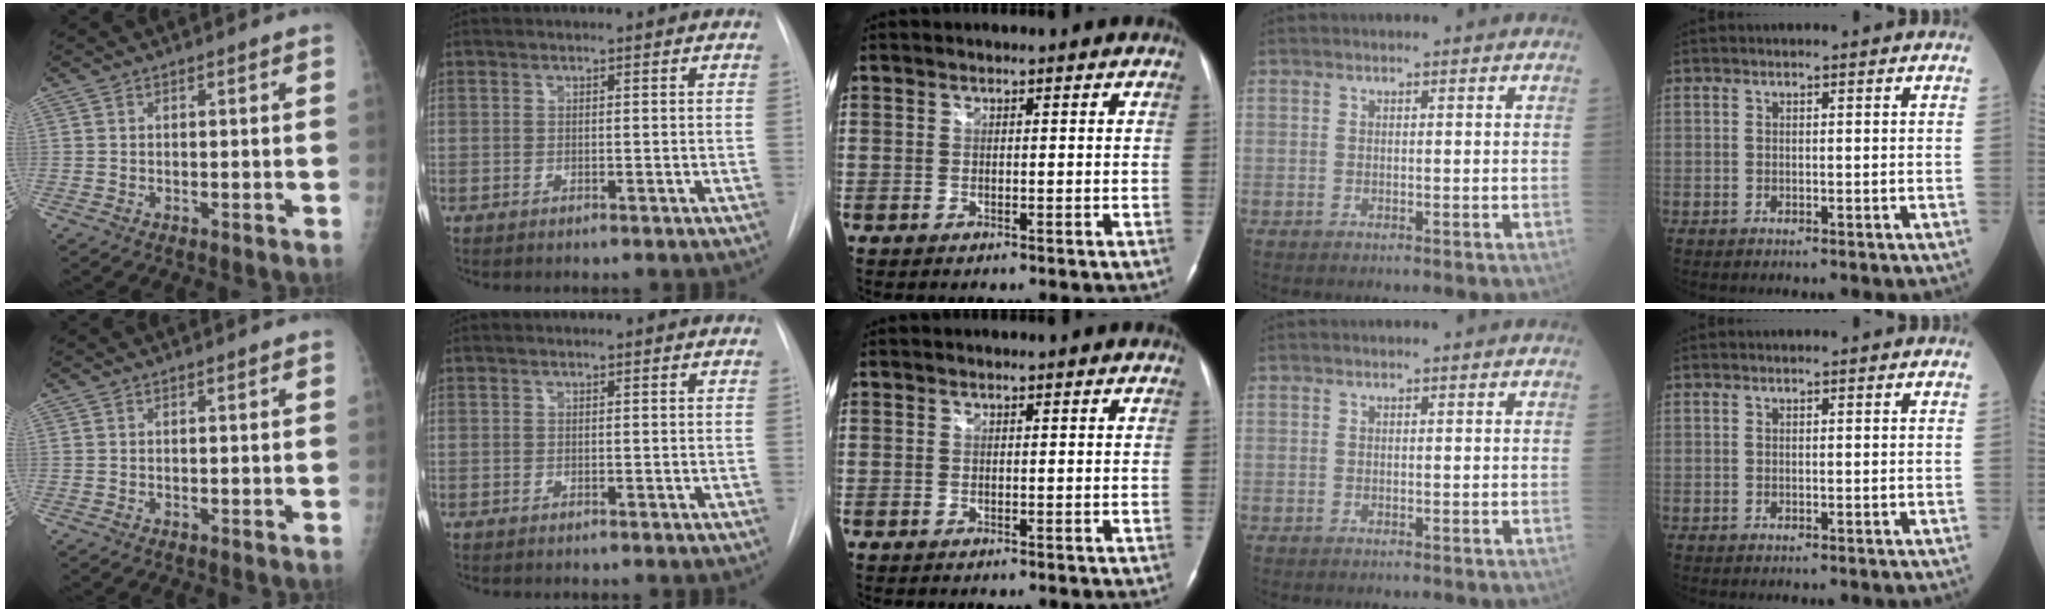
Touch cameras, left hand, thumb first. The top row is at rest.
{}